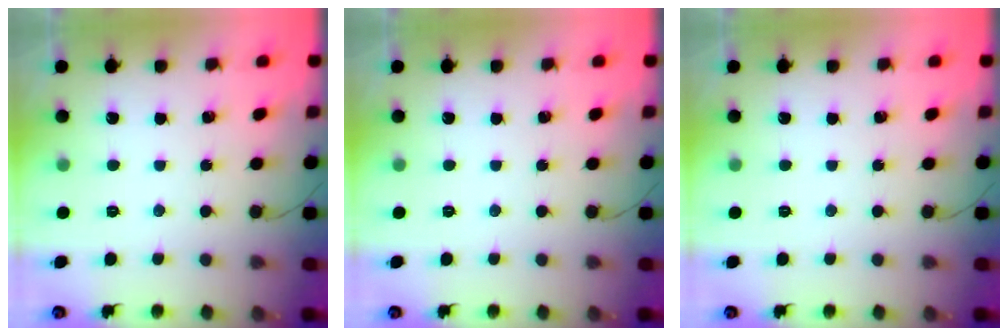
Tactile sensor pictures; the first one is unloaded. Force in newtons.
{"total": 0.0}
{"total": 0.0}